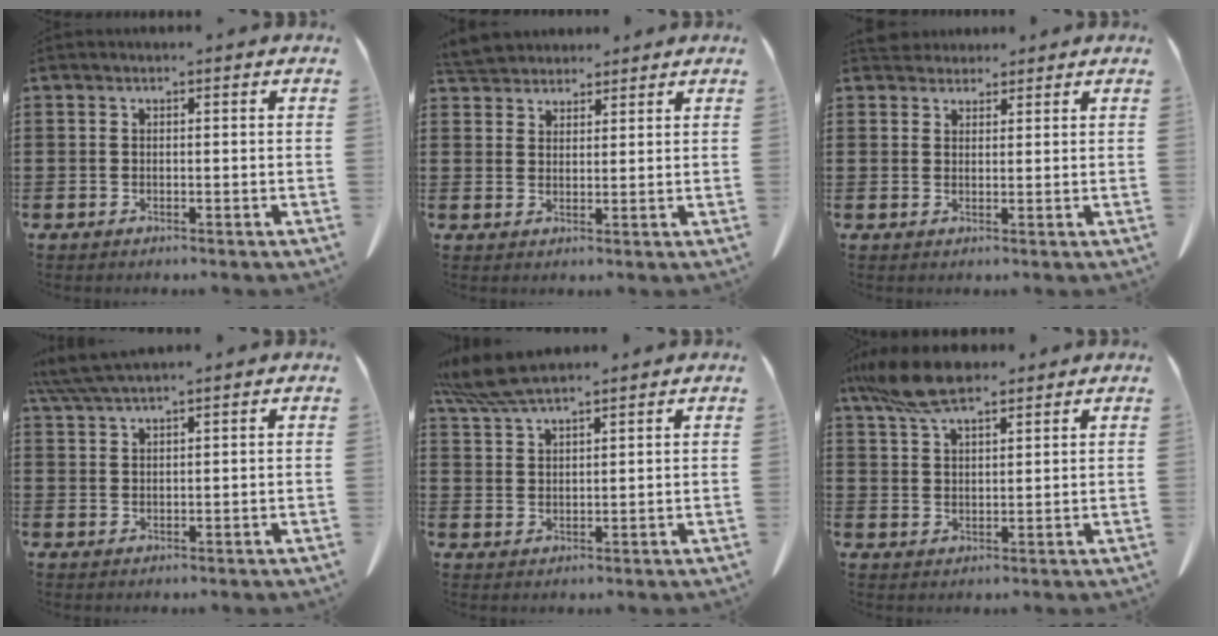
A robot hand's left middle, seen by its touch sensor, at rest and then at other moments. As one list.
[{"total": 4.4, "force": [4.2, 1.0, 0.5], "torque": [-0.023, -0.009, 0.081]}, {"total": 2.8, "force": [2.6, 0.9, 0.1], "torque": [-0.001, -0.006, 0.049]}, {"total": 3.9, "force": [3.5, 0.0, 1.8], "torque": [-0.046, -0.006, 0.066]}, {"total": 6.0, "force": [5.2, 0.8, 2.9], "torque": [-0.071, -0.008, 0.098]}, {"total": 8.6, "force": [6.6, 2.6, 4.9], "torque": [-0.113, -0.006, 0.125]}]